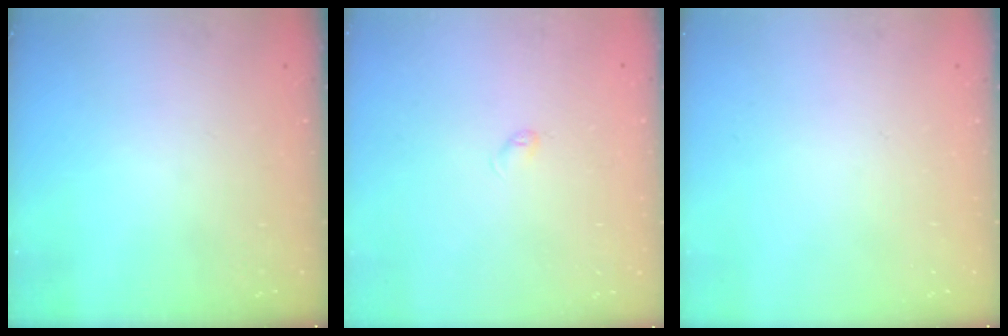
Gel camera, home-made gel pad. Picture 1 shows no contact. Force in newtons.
{"total": 2.7, "press": 2.6, "slide": 0.4}
{"total": 0.0}